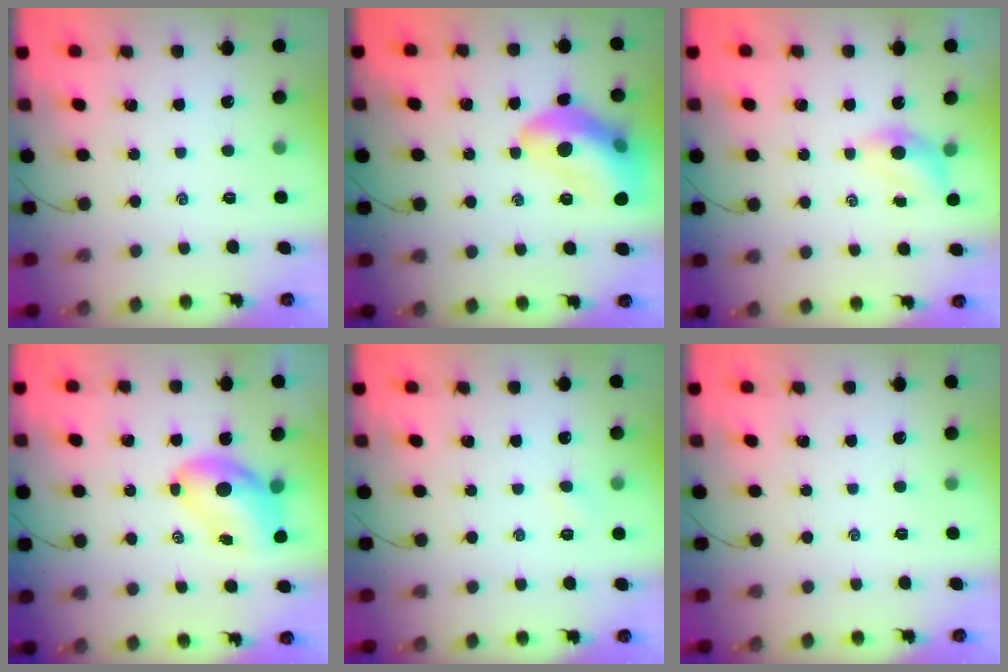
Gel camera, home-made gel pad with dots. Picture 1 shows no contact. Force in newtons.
{"total": 15.7, "press": 15.6, "slide": 1.9}
{"total": 4.0, "press": 3.9, "slide": 0.9}
{"total": 7.9, "press": 7.7, "slide": 1.7}
{"total": 3.0, "press": 2.9, "slide": 0.8}
{"total": 0.0}